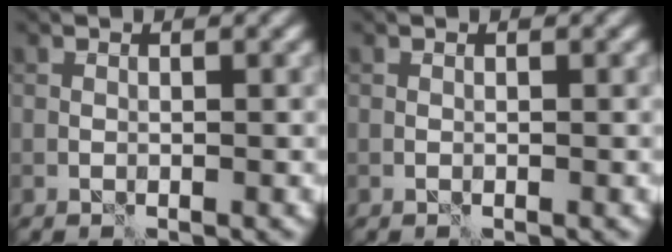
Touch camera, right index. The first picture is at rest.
{"total": 0.0}